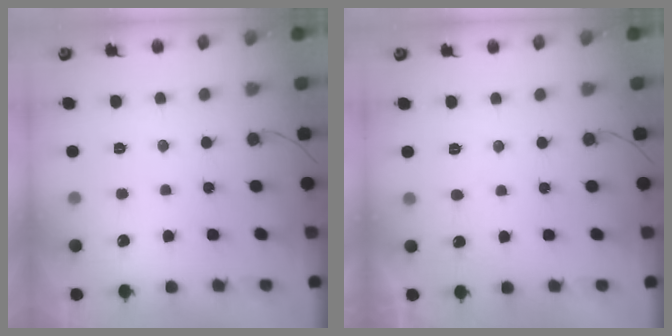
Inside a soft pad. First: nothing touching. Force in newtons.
{"total": 2.4, "press": 2.4, "slide": 0.2}